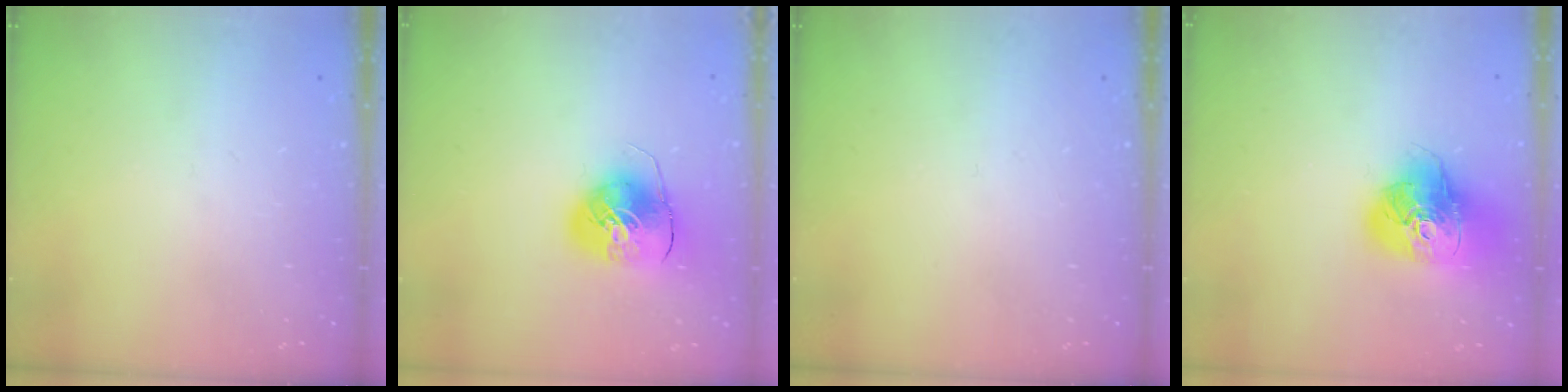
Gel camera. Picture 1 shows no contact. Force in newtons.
{"total": 9.5, "press": 9.4, "slide": 1.5}
{"total": 0.0}
{"total": 17.1, "press": 17.0, "slide": 2.2}